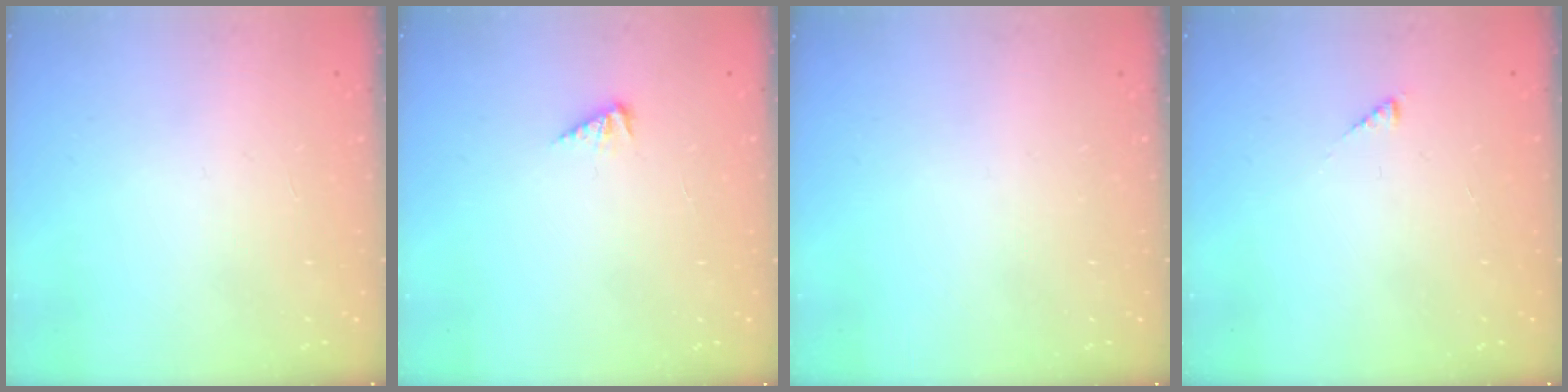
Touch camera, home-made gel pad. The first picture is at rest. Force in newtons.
{"total": 2.7, "press": 2.7, "slide": 0.5}
{"total": 0.0}
{"total": 2.0, "press": 2.0, "slide": 0.3}